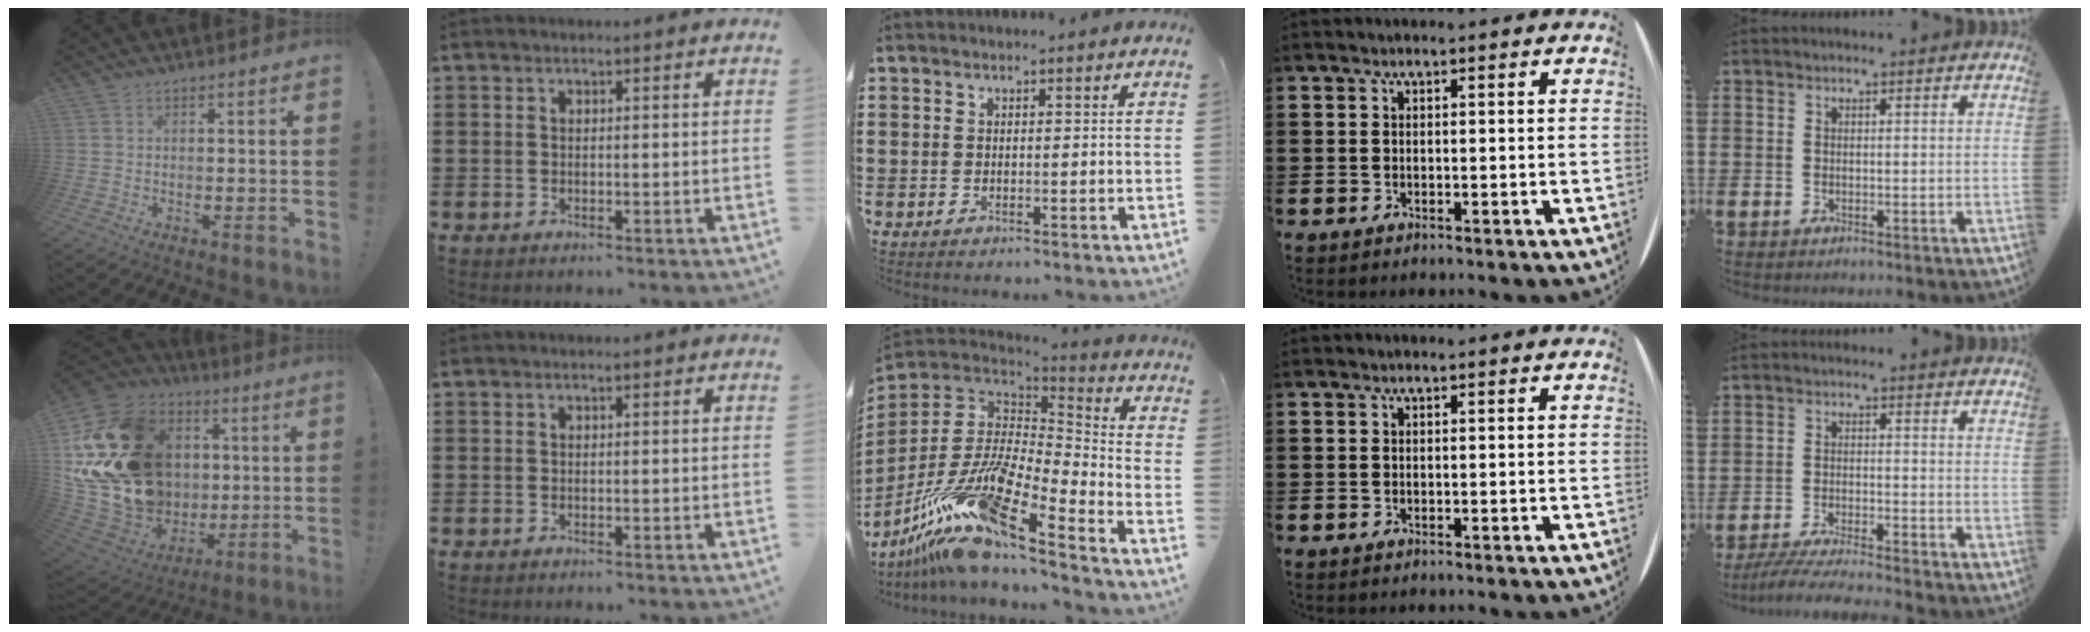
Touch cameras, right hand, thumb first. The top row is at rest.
{"thumb": {"total": 26.3, "force": [5.4, 20.9, 15.0], "torque": [-0.272, -0.025, 0.163]}, "middle": {"total": 15.5, "force": [-10.9, 2.9, 10.6], "torque": [-0.242, -0.008, -0.215]}, "little": {"total": 4.1, "force": [-3.8, -0.2, 1.6], "torque": [-0.031, -0.011, -0.072]}}